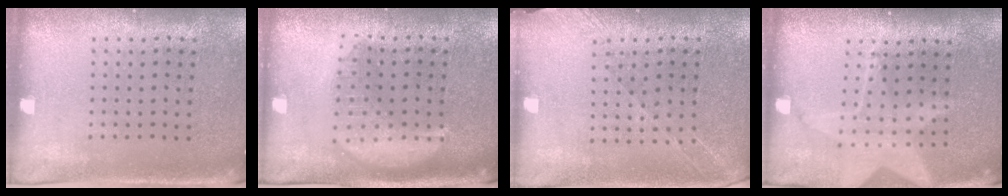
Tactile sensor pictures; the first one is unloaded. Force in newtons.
{"total": 3.1, "press": 3.0, "slide": 0.4}
{"total": 1.3, "press": 1.2, "slide": 0.6}
{"total": 1.8, "press": 1.5, "slide": 1.1}